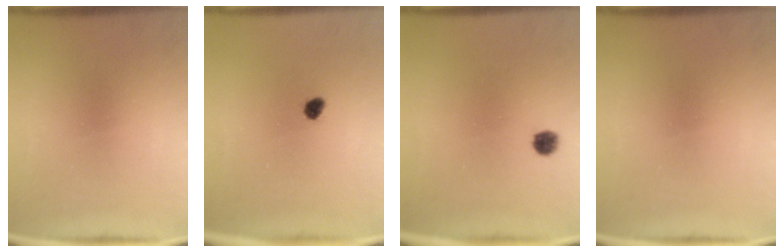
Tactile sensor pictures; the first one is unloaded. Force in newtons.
{"total": 2.0}
{"total": 2.2}
{"total": 0.0}